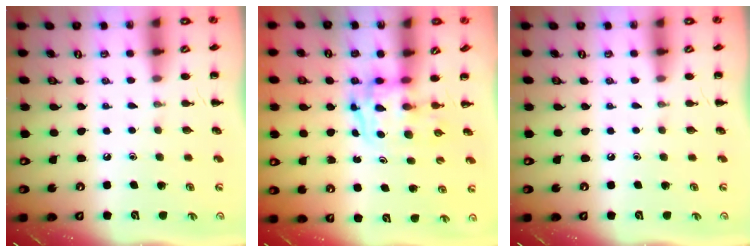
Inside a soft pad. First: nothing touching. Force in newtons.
{"total": 3.3, "press": 3.2, "slide": 0.6}
{"total": 0.0}